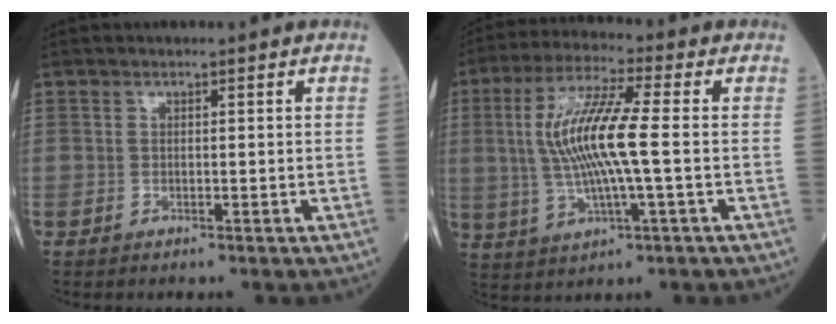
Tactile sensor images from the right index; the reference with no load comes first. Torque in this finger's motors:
{"motor_torque": [1.44, -0.23, 0.88, 0.21]}